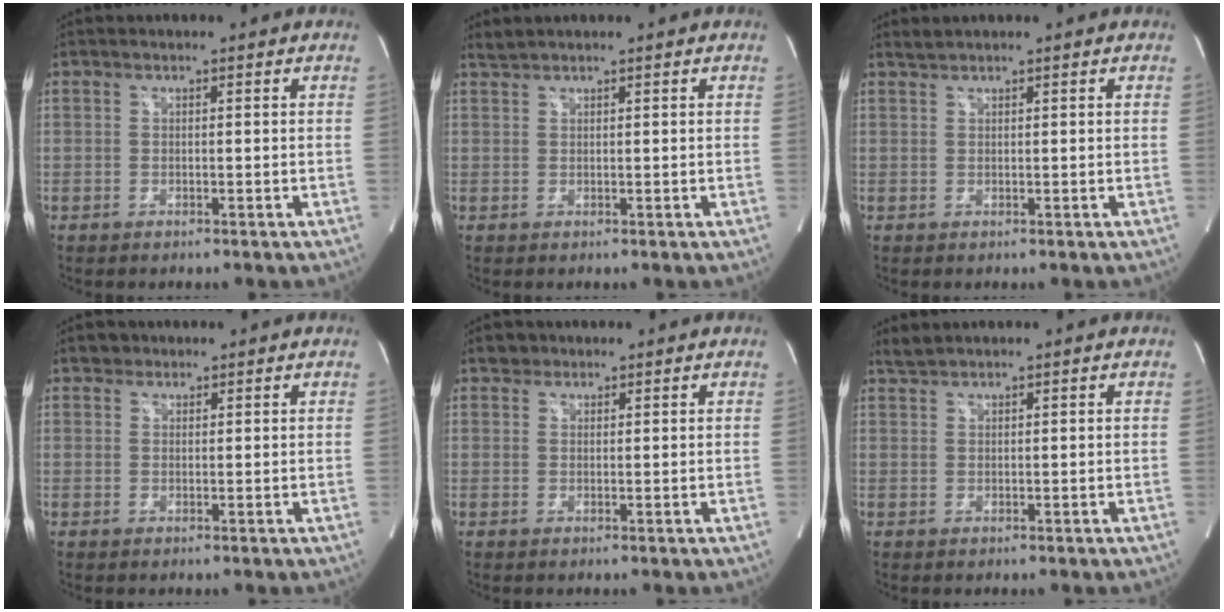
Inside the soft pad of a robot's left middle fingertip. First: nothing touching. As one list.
[{"total": 1.1, "force": [1.1, -0.3, 0.0], "torque": [-0.006, 0.006, 0.029]}, {"total": 0.9, "force": [0.9, -0.2, 0.0], "torque": [-0.006, 0.004, 0.023]}, {"total": 1.5, "force": [1.1, 1.0, 0.0], "torque": [0.003, 0.003, 0.015]}, {"total": 1.7, "force": [1.3, 1.1, 0.0], "torque": [0.002, 0.005, 0.018]}, {"total": 1.5, "force": [1.5, -0.2, 0.0], "torque": [-0.007, 0.007, 0.037]}]